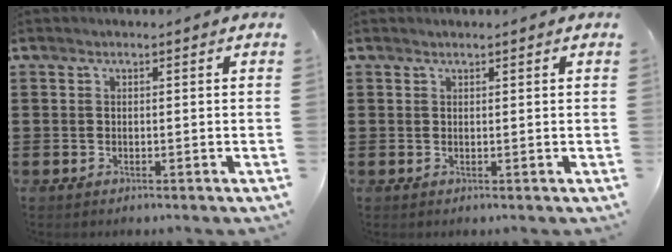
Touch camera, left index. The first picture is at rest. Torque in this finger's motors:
{"motor_torque": [0.19, 0.23, -0.03, -0.01]}